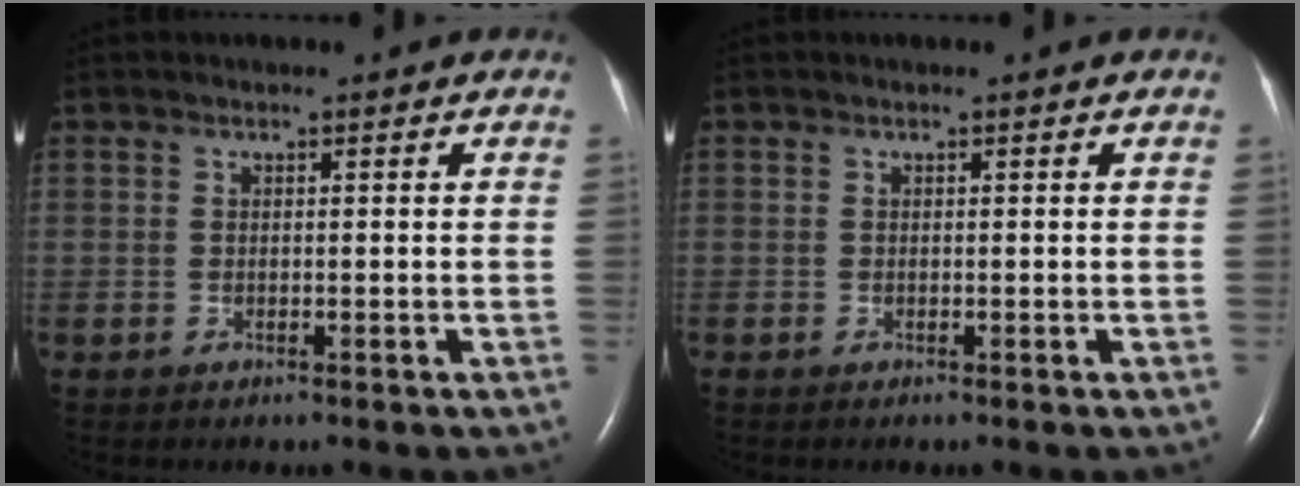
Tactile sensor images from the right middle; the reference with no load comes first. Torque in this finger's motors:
{"motor_torque": [0.00, 0.00, 0.00, 0.01]}